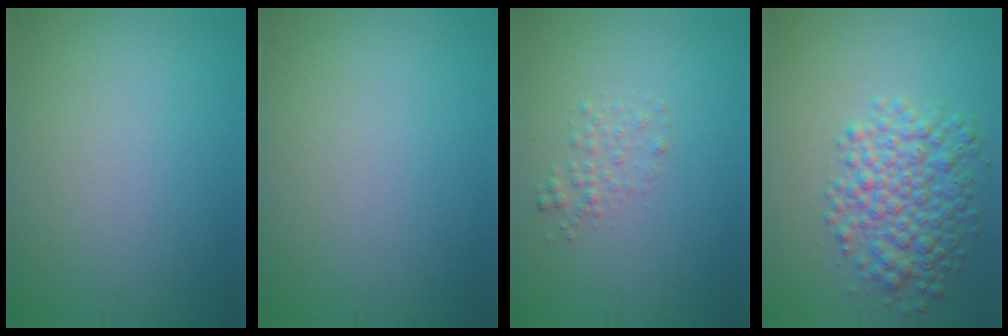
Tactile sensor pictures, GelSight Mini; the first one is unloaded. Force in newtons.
{"total": 0.0}
{"total": 1.4, "press": 1.4, "slide": 0.1}
{"total": 5.7, "press": 5.7, "slide": 0.1}